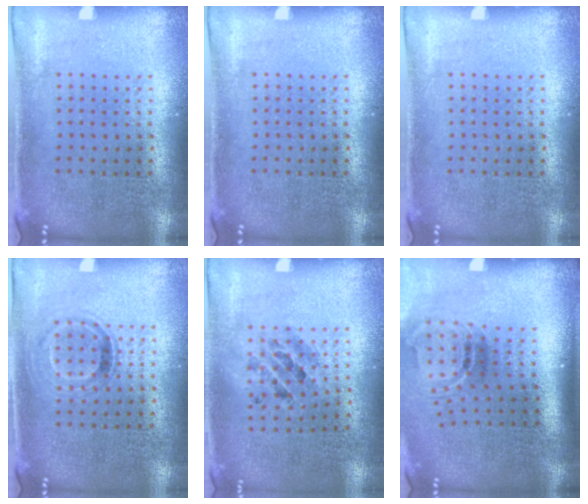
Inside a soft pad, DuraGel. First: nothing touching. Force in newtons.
{"total": 0.0}
{"total": 0.0}
{"total": 1.0, "press": 0.8, "slide": 0.5}
{"total": 0.9, "press": 0.9, "slide": 0.2}
{"total": 1.7, "press": 1.0, "slide": 1.3}